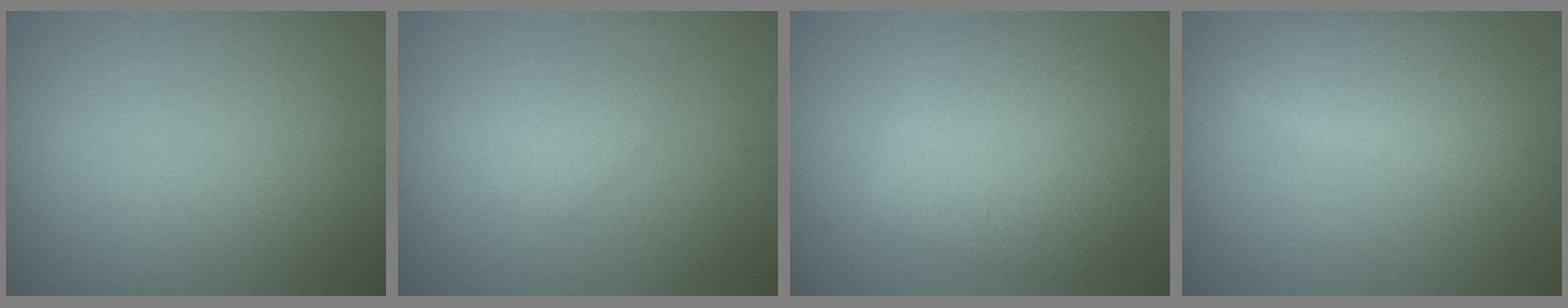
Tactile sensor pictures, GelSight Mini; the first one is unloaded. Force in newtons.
{"total": 1.5, "press": 1.5, "slide": 0.1}
{"total": 6.1, "press": 6.1, "slide": 0.3}
{"total": 5.1, "press": 5.1, "slide": 0.3}